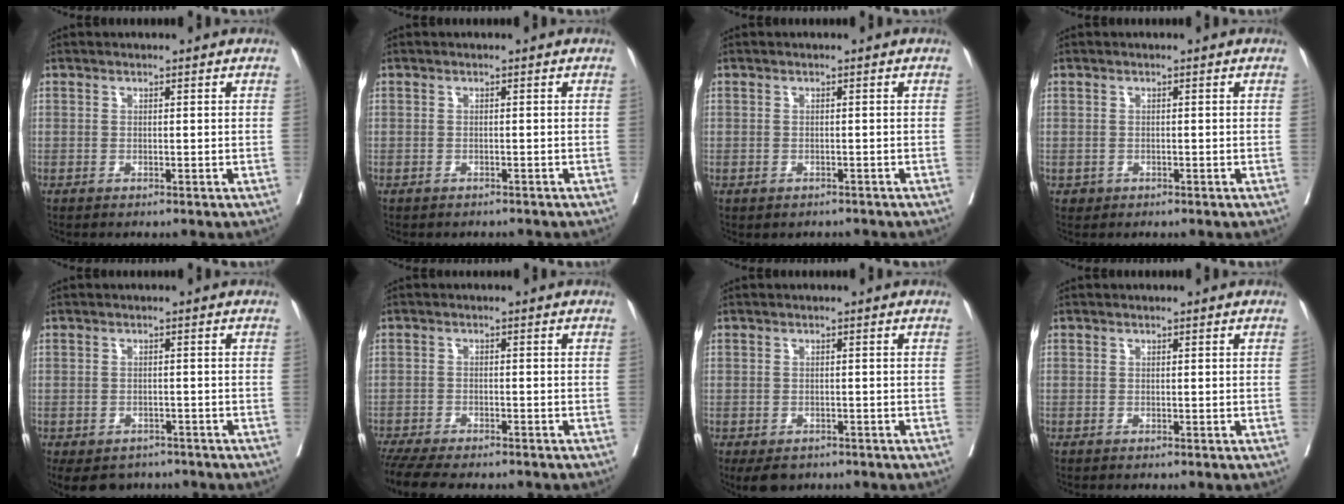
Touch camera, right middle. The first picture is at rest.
{"total": 2.1, "force": [-1.9, 1.0, 0.2], "torque": [-0.006, 0.000, -0.028]}
{"total": 1.8, "force": [-1.5, 1.0, 0.1], "torque": [0.000, 0.001, -0.022]}
{"total": 0.8, "force": [-0.3, 0.7, 0.1], "torque": [-0.002, 0.003, -0.002]}
{"total": 7.9, "force": [-6.1, 4.7, 1.9], "torque": [-0.035, -0.001, -0.078]}
{"total": 11.4, "force": [-9.8, 2.3, 5.2], "torque": [-0.088, -0.013, -0.146]}
{"total": 4.5, "force": [-3.3, 2.6, 1.7], "torque": [-0.017, -0.002, -0.046]}
{"total": 0.0}